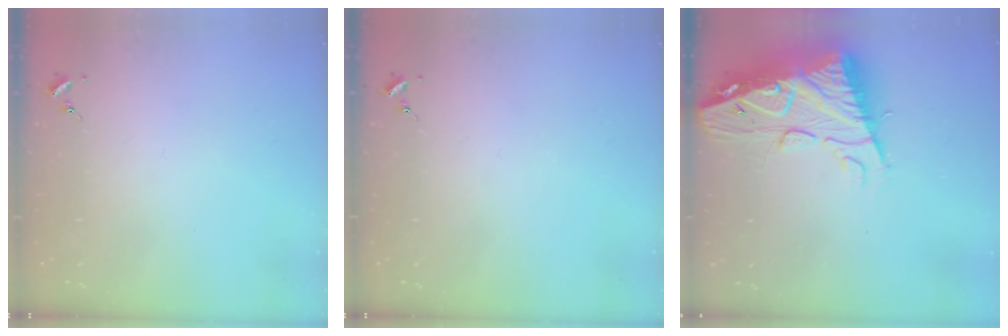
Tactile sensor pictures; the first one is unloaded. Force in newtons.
{"total": 0.0}
{"total": 17.9, "press": 17.8, "slide": 1.7}